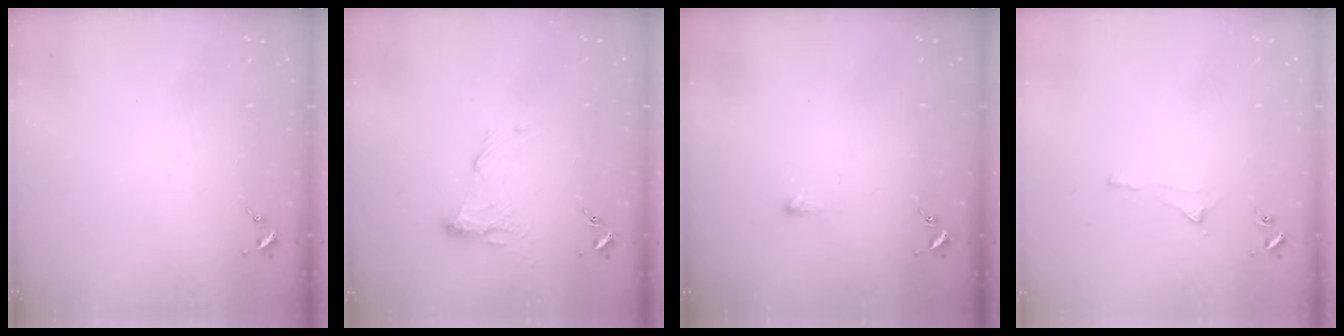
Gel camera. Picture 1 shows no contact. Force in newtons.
{"total": 10.0, "press": 10.0, "slide": 0.3}
{"total": 2.7, "press": 2.7, "slide": 0.5}
{"total": 3.3, "press": 3.3, "slide": 0.5}